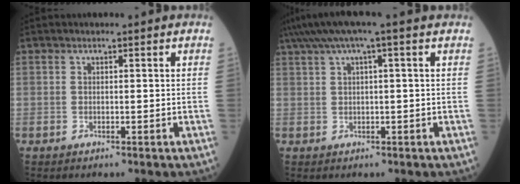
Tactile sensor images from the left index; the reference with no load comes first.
{"total": 5.7, "force": [3.4, -0.4, 4.6], "torque": [-0.084, 0.035, 0.060]}